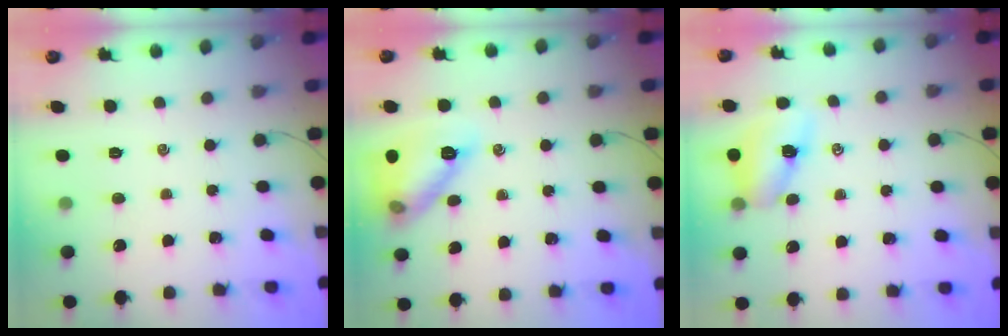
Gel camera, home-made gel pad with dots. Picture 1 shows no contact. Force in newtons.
{"total": 13.3, "press": 13.3, "slide": 0.5}
{"total": 7.8, "press": 7.7, "slide": 1.2}